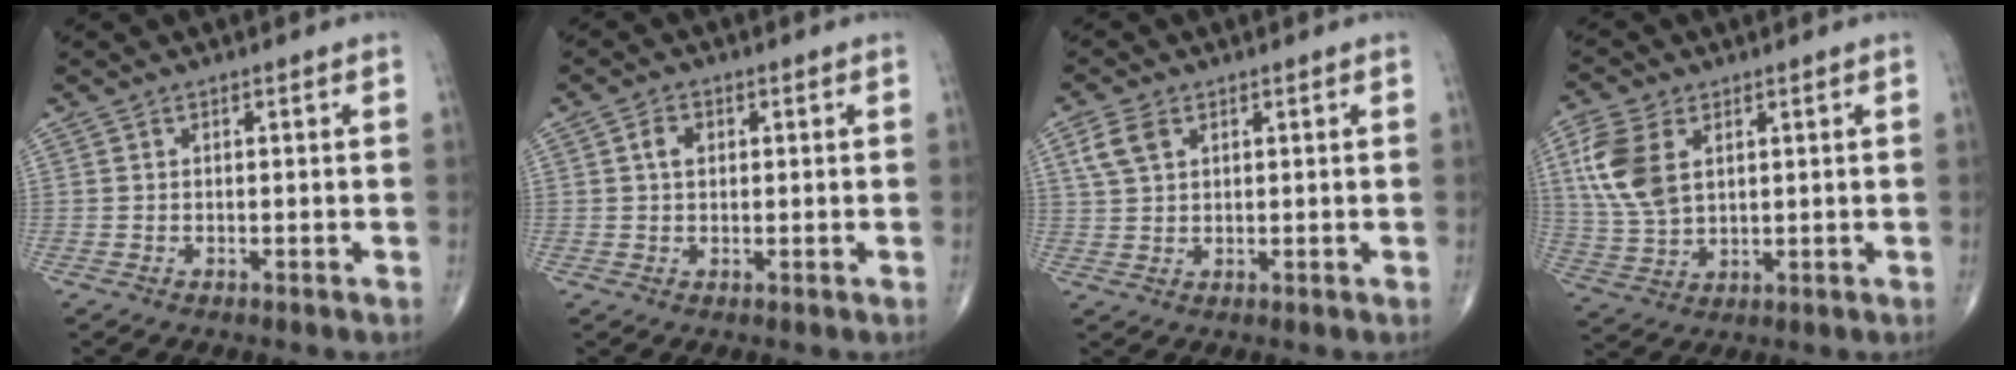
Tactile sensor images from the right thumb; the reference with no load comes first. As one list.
[{"total": 2.8, "force": [0.7, 2.0, 1.8], "torque": [-0.028, 0.005, 0.010]}, {"total": 4.7, "force": [2.1, 2.9, 3.1], "torque": [-0.063, 0.004, 0.047]}, {"total": 10.8, "force": [3.4, 6.7, 7.8], "torque": [-0.168, -0.004, 0.072]}]